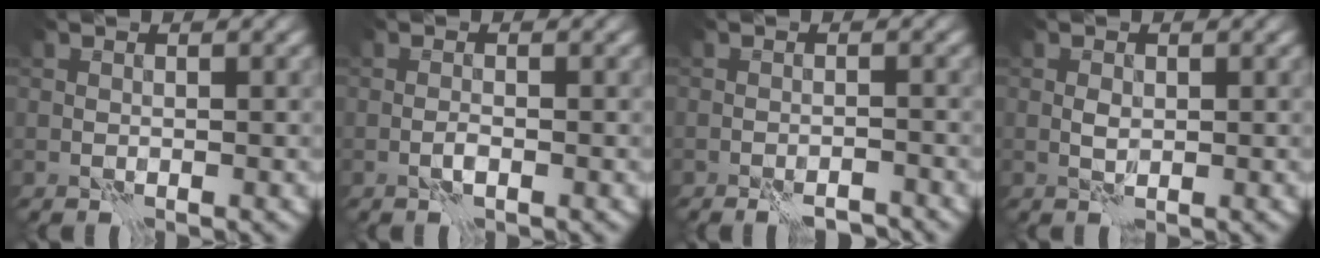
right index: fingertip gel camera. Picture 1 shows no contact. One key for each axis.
{"total": 1.0, "fx": -0.5, "fy": 0.2, "fz": 0.9, "tx": -0.019, "ty": 0.001, "tz": -0.012}
{"total": 3.6, "fx": -3.2, "fy": 0.7, "fz": 1.4, "tx": -0.018, "ty": 0.007, "tz": -0.042}
{"total": 0.9, "fx": 0.2, "fy": 0.6, "fz": 0.7, "tx": -0.014, "ty": 0.002, "tz": 0.004}